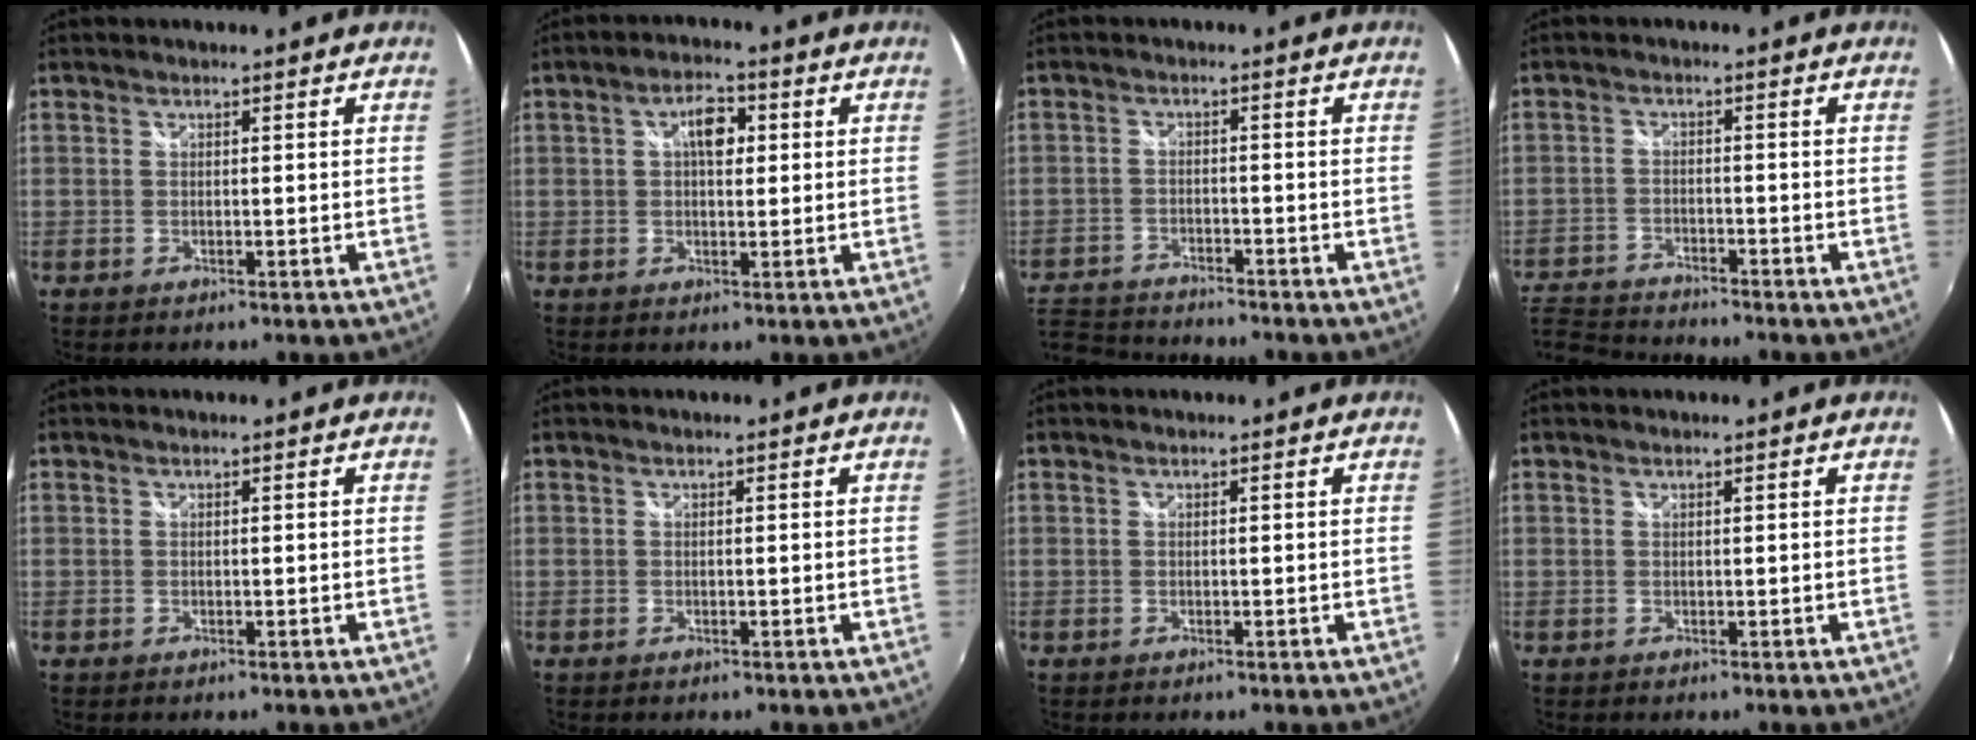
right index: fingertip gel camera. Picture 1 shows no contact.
{"total": 5.0, "force": [1.2, 2.5, 4.2], "torque": [-0.066, 0.014, 0.017]}
{"total": 9.7, "force": [-9.0, 2.9, 2.1], "torque": [-0.079, 0.000, -0.163]}
{"total": 8.7, "force": [-8.3, 1.8, 1.7], "torque": [-0.068, -0.006, -0.157]}
{"total": 0.0}
{"total": 0.0}
{"total": 0.0}
{"total": 0.0}